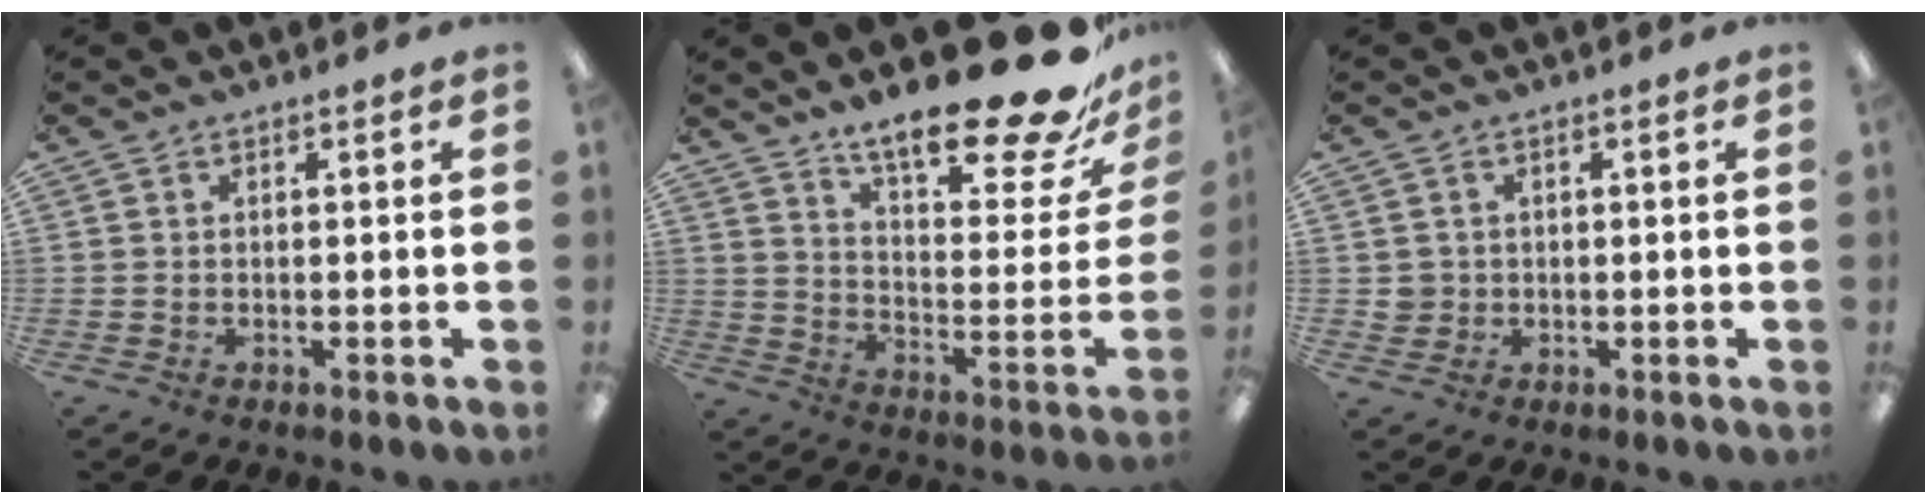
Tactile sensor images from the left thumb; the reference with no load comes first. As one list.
[{"total": 23.9, "force": [18.6, 5.6, 13.9], "torque": [-0.192, -0.140, 0.300]}, {"total": 2.5, "force": [0.3, 2.5, 0.2], "torque": [-0.008, 0.004, 0.005]}]